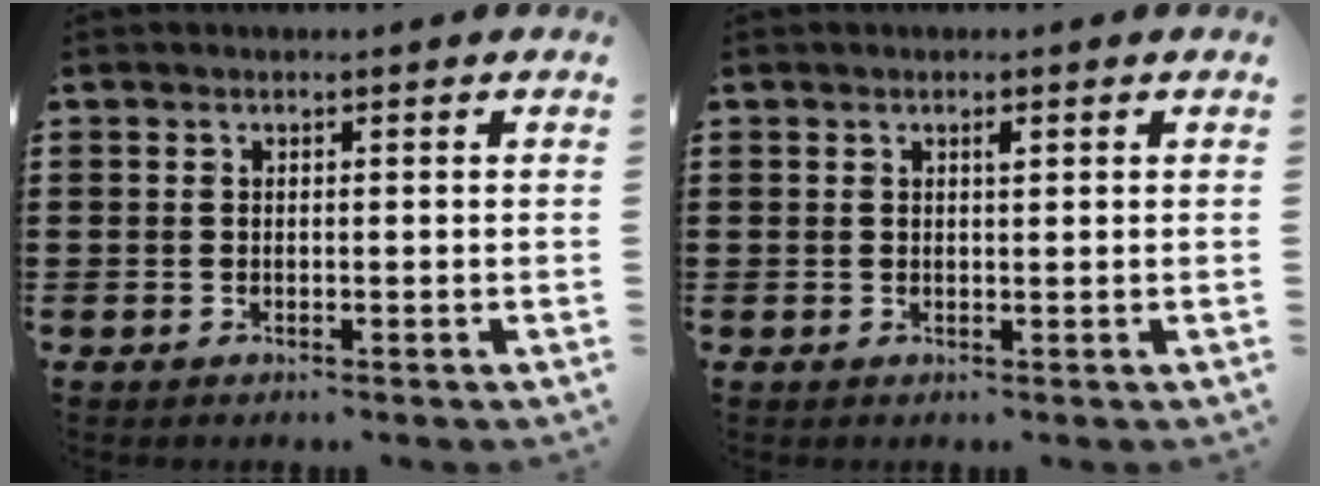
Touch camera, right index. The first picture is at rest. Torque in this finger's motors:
{"motor_torque": [0.17, -0.13, 0.00, 0.01]}